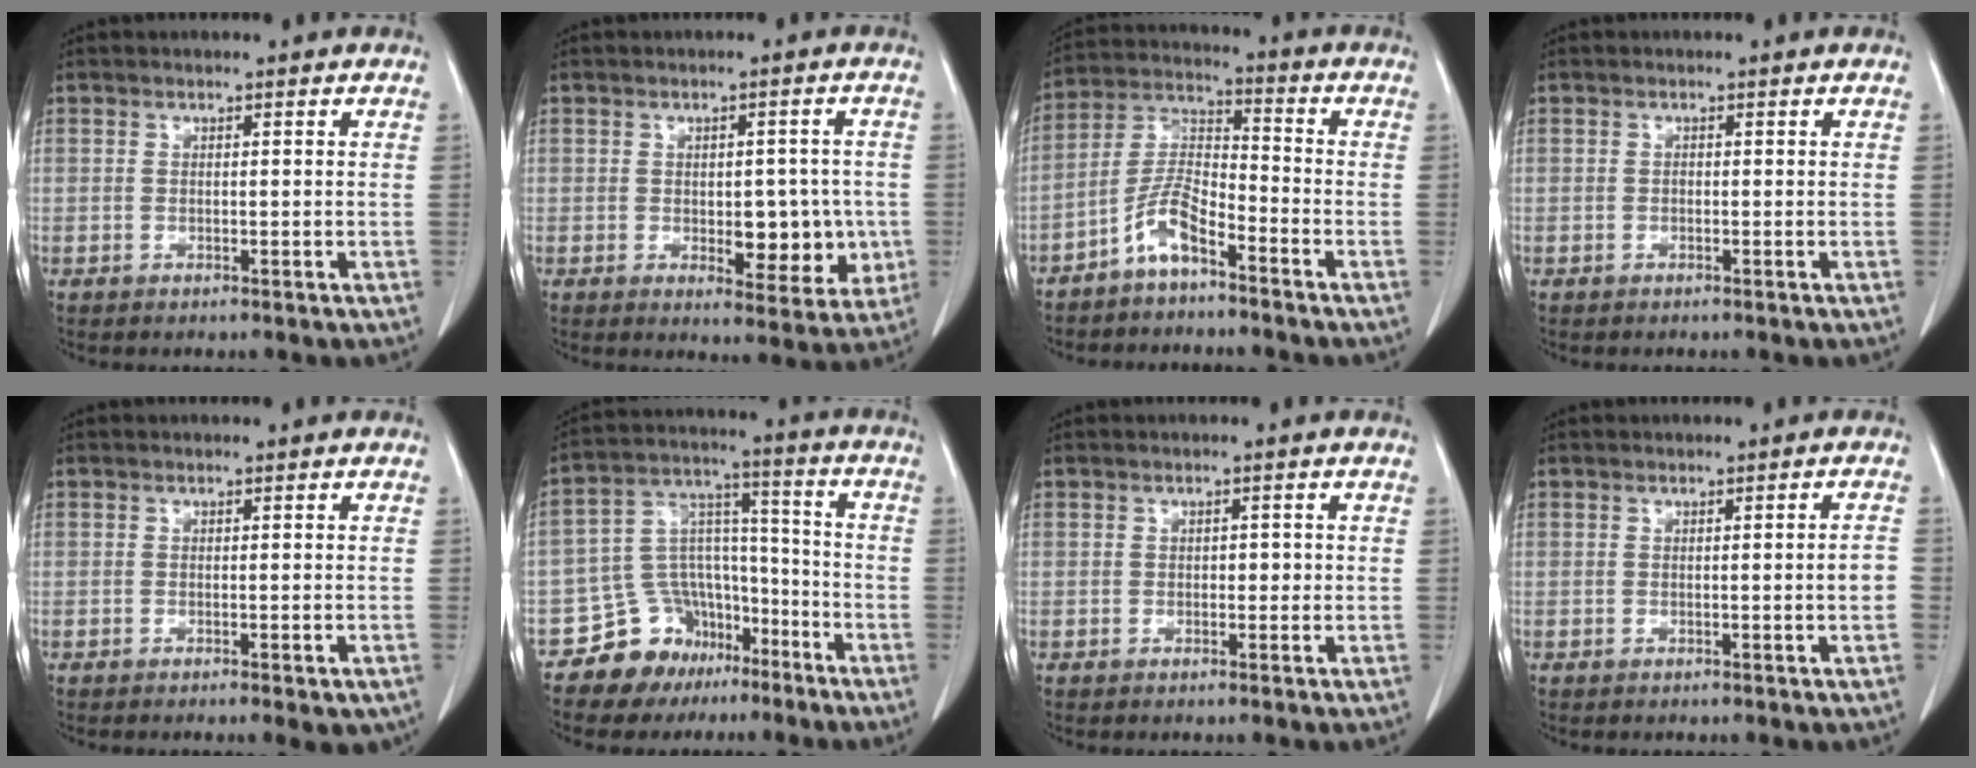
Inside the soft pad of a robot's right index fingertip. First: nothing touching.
{"total": 8.0, "force": [-1.0, 4.2, 6.8], "torque": [-0.065, 0.004, -0.002]}
{"total": 7.1, "force": [-4.8, 1.9, 5.0], "torque": [-0.120, 0.007, -0.097]}
{"total": 0.0}
{"total": 2.9, "force": [-1.6, 0.7, 2.3], "torque": [-0.020, -0.006, -0.017]}
{"total": 12.0, "force": [-8.0, 8.6, 2.7], "torque": [-0.053, 0.078, -0.124]}
{"total": 1.4, "force": [-0.1, 0.9, 1.1], "torque": [-0.012, 0.004, -0.001]}
{"total": 2.3, "force": [-0.4, 0.0, 2.3], "torque": [-0.028, 0.000, -0.006]}